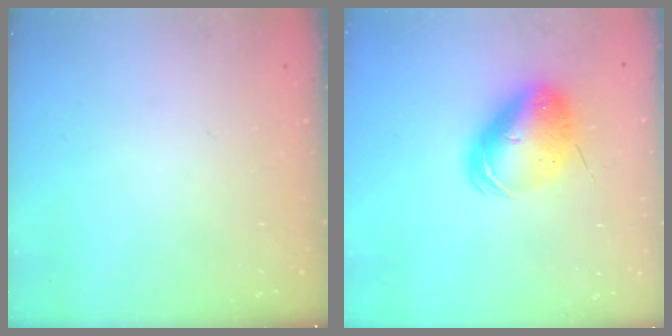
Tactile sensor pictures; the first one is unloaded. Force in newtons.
{"total": 11.4, "press": 11.1, "slide": 2.6}